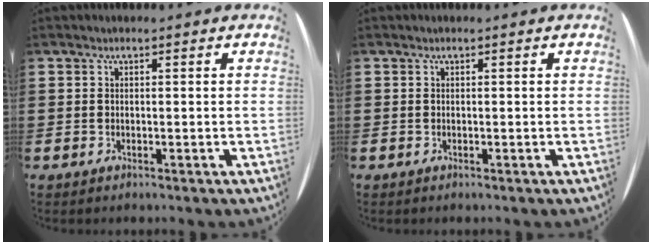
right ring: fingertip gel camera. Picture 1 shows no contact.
{"total": 0.0}